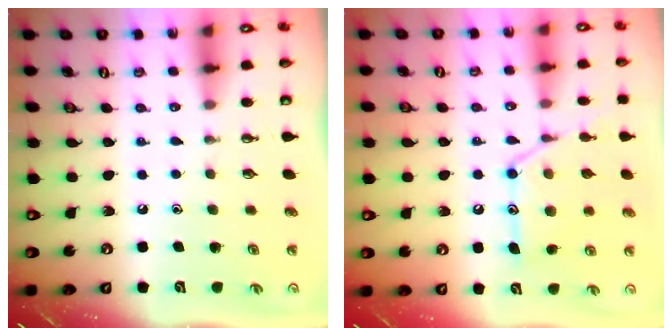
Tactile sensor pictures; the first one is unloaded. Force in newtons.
{"total": 13.6, "press": 13.6, "slide": 1.2}